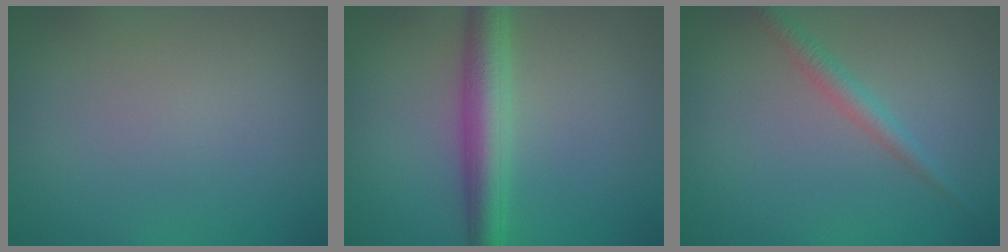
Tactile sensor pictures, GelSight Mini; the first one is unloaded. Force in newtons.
{"total": 4.8, "press": 4.8, "slide": 0.2}
{"total": 1.8, "press": 1.8, "slide": 0.0}